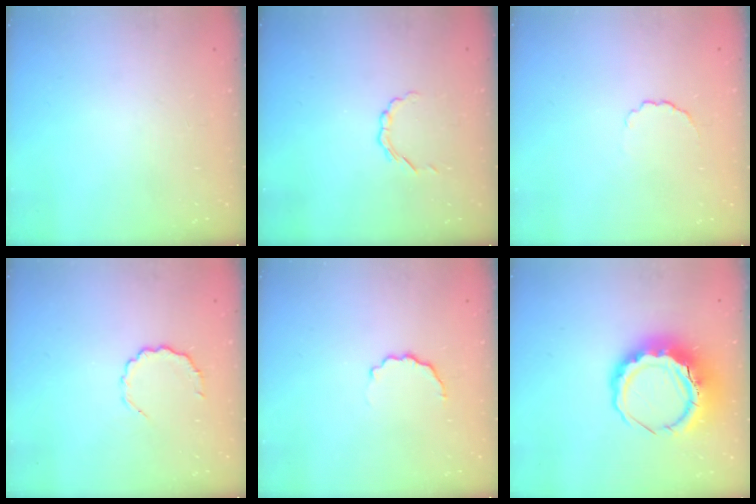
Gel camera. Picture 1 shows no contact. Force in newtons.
{"total": 2.4, "press": 2.2, "slide": 0.8}
{"total": 2.9, "press": 2.7, "slide": 1.0}
{"total": 5.1, "press": 4.9, "slide": 1.4}
{"total": 3.7, "press": 3.5, "slide": 1.1}
{"total": 12.3, "press": 12.1, "slide": 2.4}